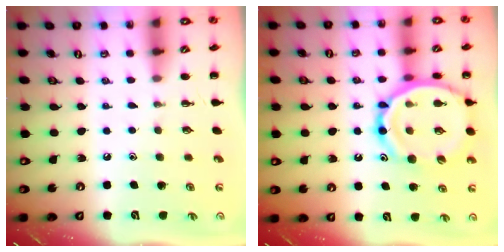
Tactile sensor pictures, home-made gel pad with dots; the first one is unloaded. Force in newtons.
{"total": 20.0, "press": 19.7, "slide": 3.3}